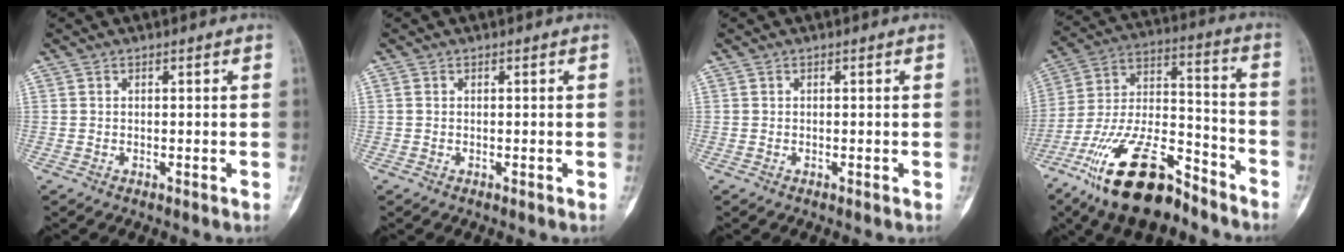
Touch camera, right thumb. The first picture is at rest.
{"total": 0.0}
{"total": 0.0}
{"total": 21.5, "force": [-14.6, 8.0, 13.6], "torque": [-0.270, 0.073, -0.262]}